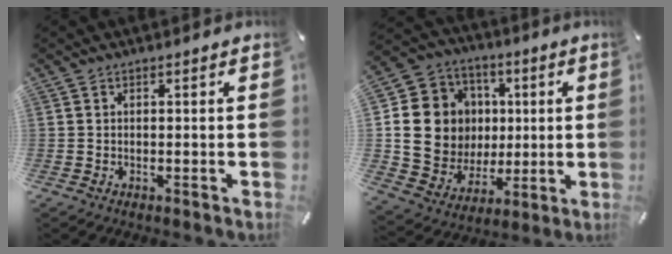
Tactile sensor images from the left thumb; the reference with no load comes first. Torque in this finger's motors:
{"motor_torque": [1.71, 1.68, 0.46, -0.11, 0.11]}